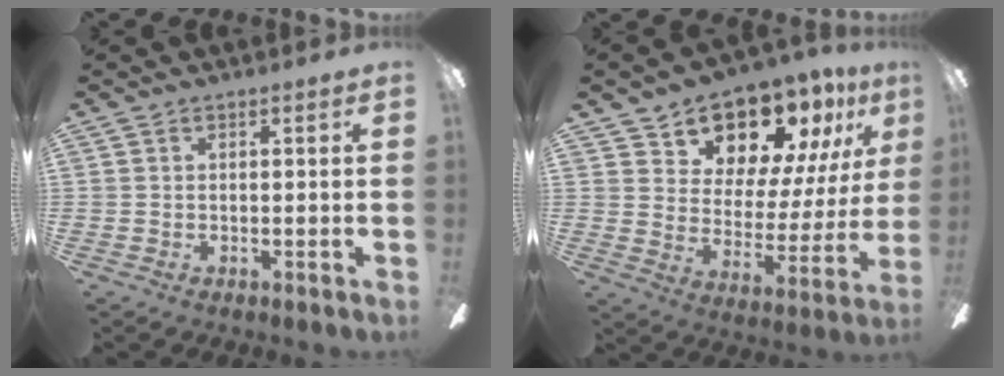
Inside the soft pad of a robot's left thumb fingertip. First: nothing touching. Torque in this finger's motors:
{"motor_torque": [0.60, 0.57, 1.04, -1.44, 0.03]}